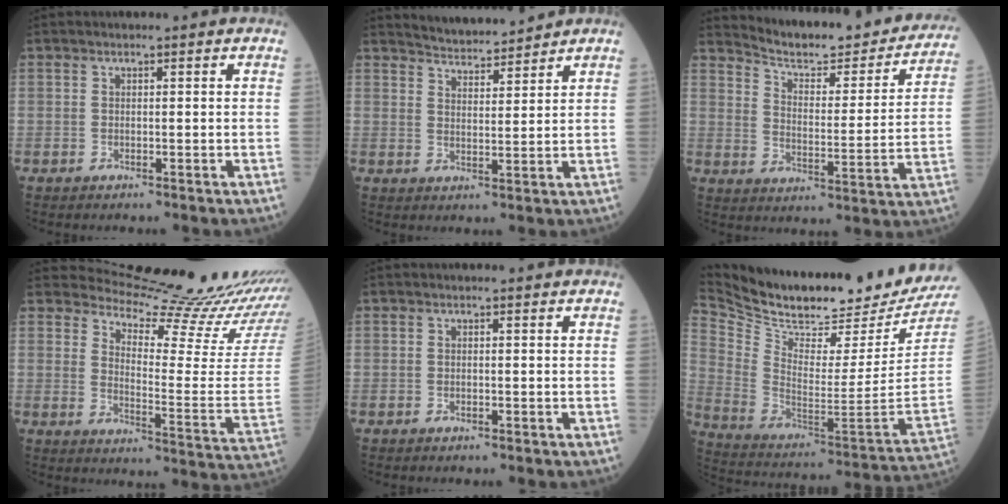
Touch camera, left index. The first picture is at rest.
{"total": 6.2, "force": [6.1, 0.3, 0.8], "torque": [-0.024, 0.011, 0.104]}
{"total": 19.9, "force": [18.6, 3.7, 6.0], "torque": [-0.076, -0.041, 0.240]}
{"total": 19.7, "force": [19.5, -0.9, 2.9], "torque": [-0.047, -0.147, 0.236]}
{"total": 0.0}
{"total": 26.8, "force": [24.6, 3.3, 10.1], "torque": [-0.206, -0.095, 0.367]}